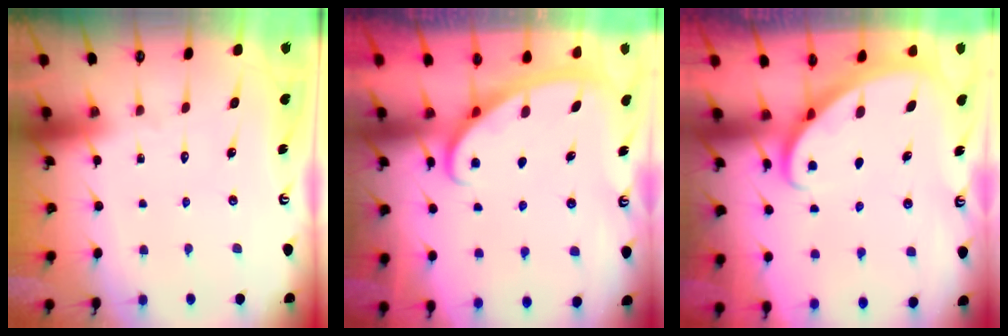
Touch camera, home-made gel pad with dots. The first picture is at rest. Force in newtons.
{"total": 2.8, "press": 2.8, "slide": 0.4}
{"total": 2.6, "press": 2.6, "slide": 0.3}